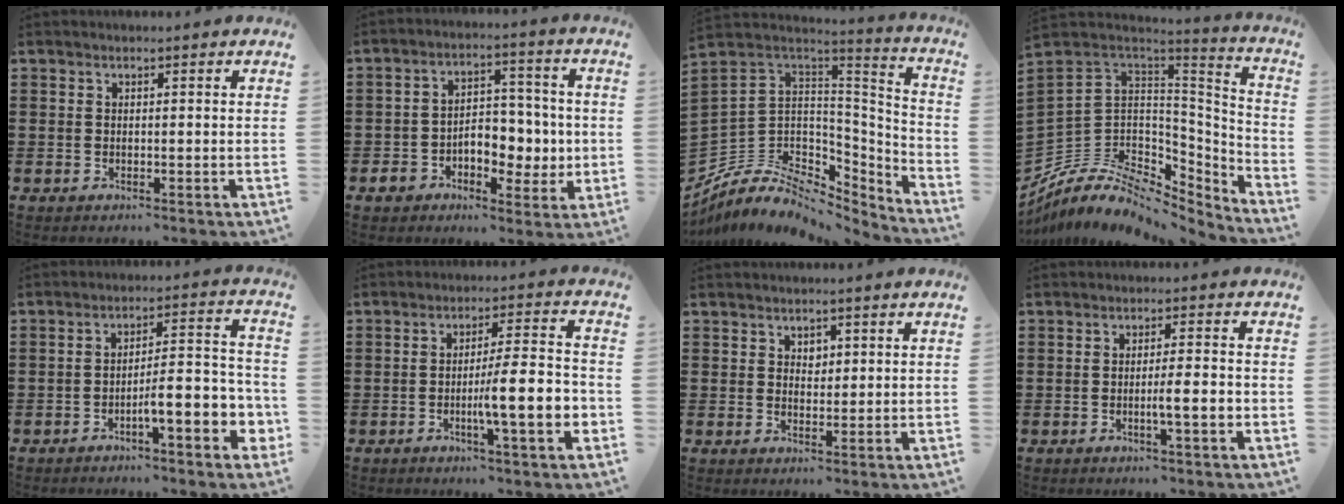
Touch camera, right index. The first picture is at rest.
{"total": 6.7, "force": [-1.4, 5.5, 3.5], "torque": [-0.058, 0.011, -0.027]}
{"total": 7.7, "force": [-3.7, 5.7, 3.7], "torque": [-0.103, -0.019, -0.066]}
{"total": 9.0, "force": [-4.5, 6.2, 4.7], "torque": [-0.124, -0.012, -0.084]}
{"total": 7.4, "force": [-3.7, 1.6, 6.2], "torque": [-0.094, -0.012, -0.067]}
{"total": 9.5, "force": [-2.6, 1.3, 9.0], "torque": [-0.131, -0.007, -0.048]}
{"total": 1.5, "force": [0.9, 1.0, 0.7], "torque": [-0.008, 0.003, 0.014]}
{"total": 3.8, "force": [-1.1, 0.2, 3.6], "torque": [-0.062, -0.002, -0.021]}